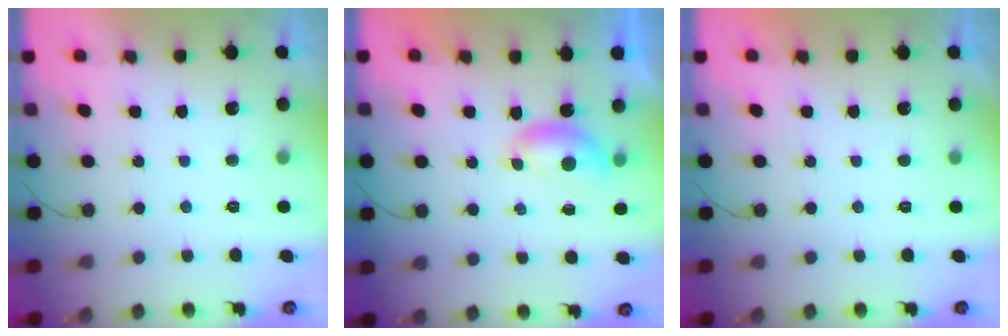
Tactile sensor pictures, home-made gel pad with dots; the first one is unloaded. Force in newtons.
{"total": 4.7, "press": 4.7, "slide": 0.5}
{"total": 0.0}